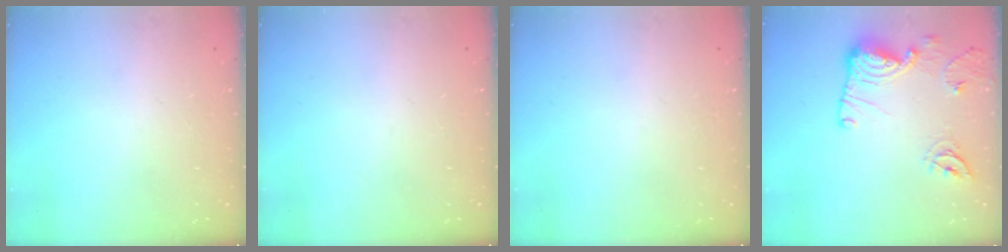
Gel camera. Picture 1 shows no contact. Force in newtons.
{"total": 0.0}
{"total": 0.0}
{"total": 13.7, "press": 13.6, "slide": 1.4}